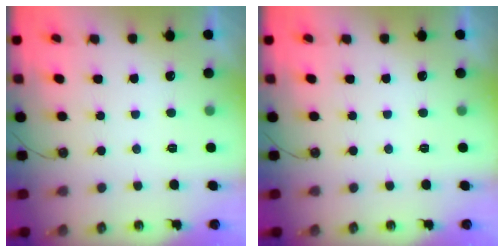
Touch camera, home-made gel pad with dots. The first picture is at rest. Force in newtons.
{"total": 0.0}